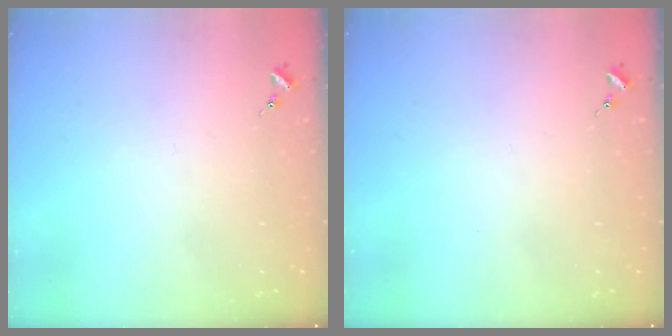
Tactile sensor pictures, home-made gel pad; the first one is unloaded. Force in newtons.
{"total": 0.0}